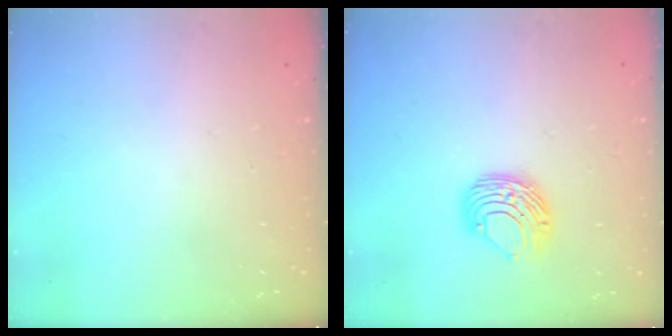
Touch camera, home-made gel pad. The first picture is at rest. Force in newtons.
{"total": 8.7, "press": 8.6, "slide": 0.7}